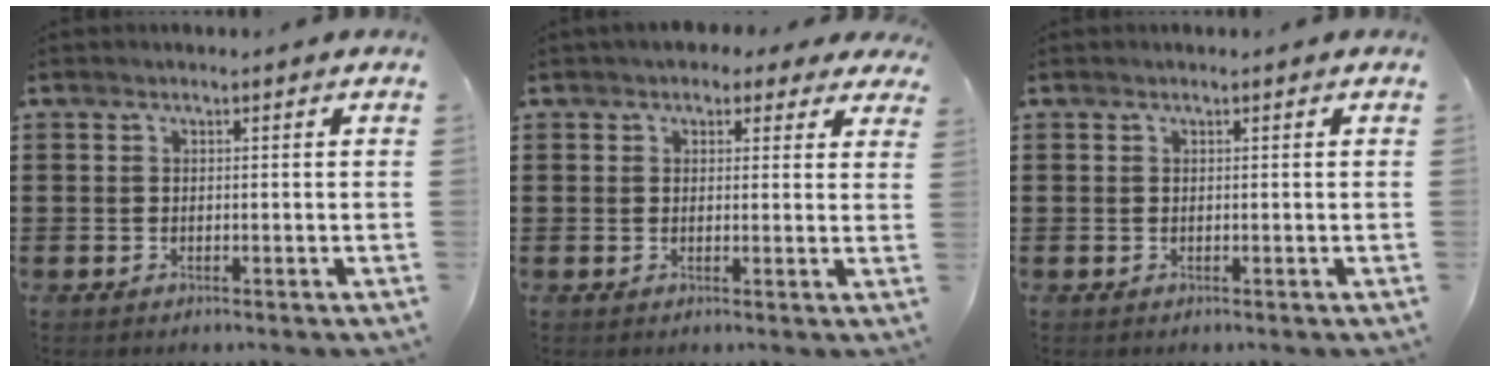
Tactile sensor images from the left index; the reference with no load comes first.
{"total": 3.0, "force": [2.2, 1.8, 0.9], "torque": [-0.021, 0.004, 0.038]}
{"total": 0.0}